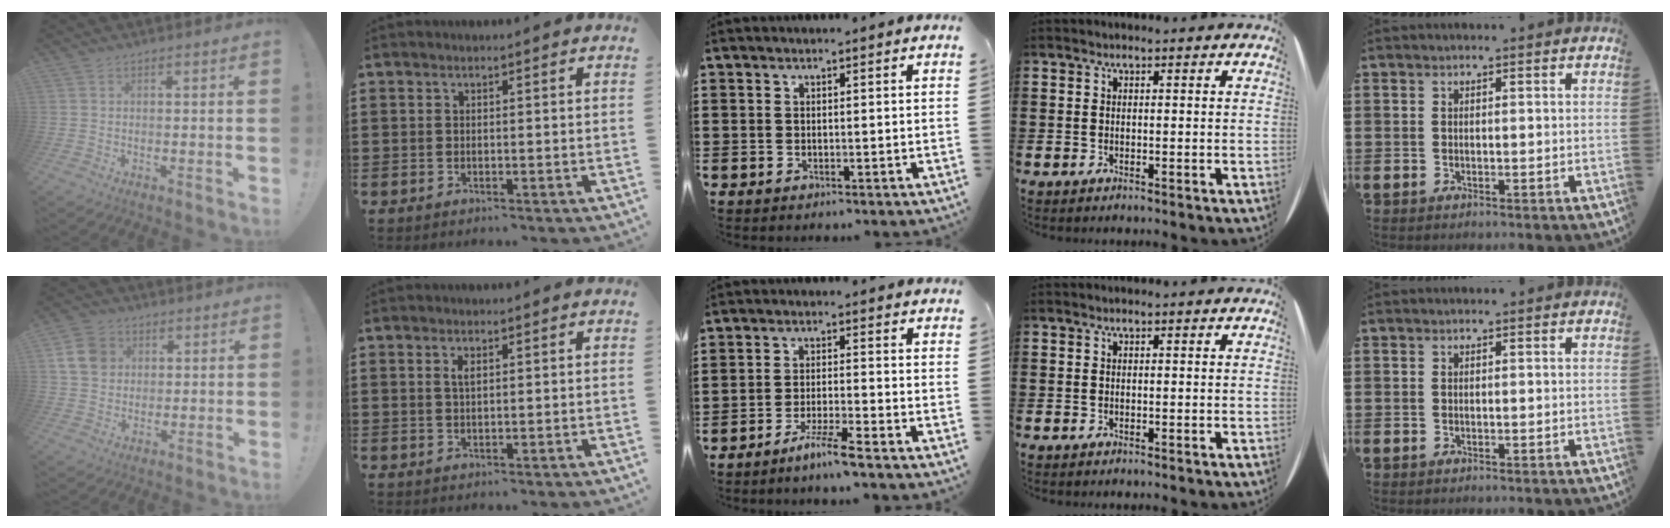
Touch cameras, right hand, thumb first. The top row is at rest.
{"thumb": {"total": 9.4, "force": [2.7, 7.9, 4.2], "torque": [-0.068, 0.001, 0.056]}, "index": {"total": 1.6, "force": [0.6, 0.6, 1.4], "torque": [-0.030, 0.004, 0.009]}, "middle": {"total": 4.6, "force": [-3.8, -0.3, 2.5], "torque": [-0.047, -0.007, -0.071]}}